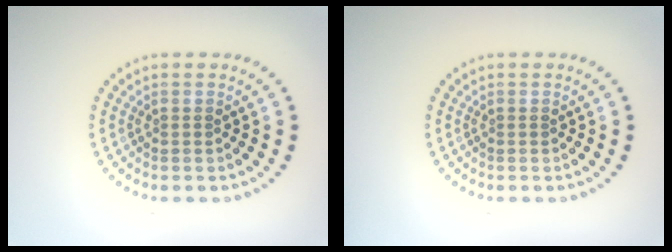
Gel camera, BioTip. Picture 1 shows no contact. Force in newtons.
{"total": 0.0}